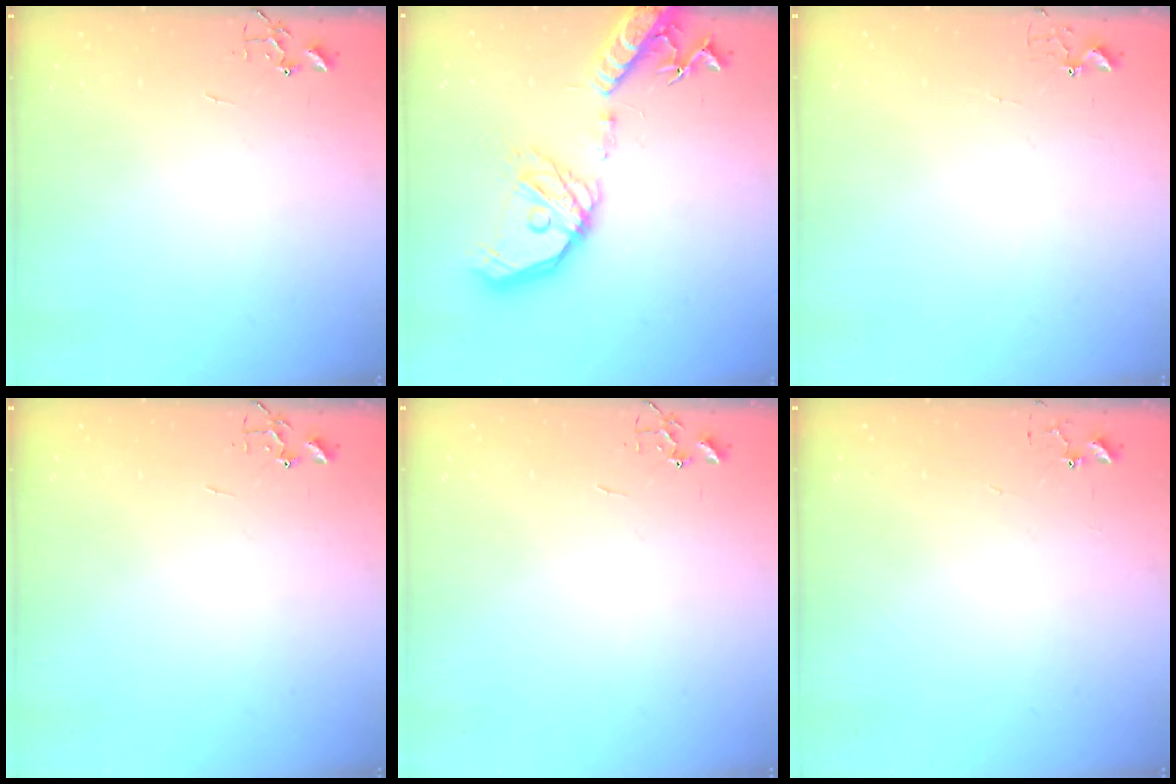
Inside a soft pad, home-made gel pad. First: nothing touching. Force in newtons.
{"total": 22.7, "press": 22.4, "slide": 3.8}
{"total": 2.7, "press": 2.7, "slide": 0.3}
{"total": 0.0}
{"total": 0.0}
{"total": 3.1, "press": 3.1, "slide": 0.3}